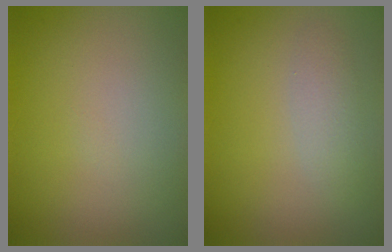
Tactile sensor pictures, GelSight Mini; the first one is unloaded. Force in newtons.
{"total": 1.7, "press": 1.7, "slide": 0.0}